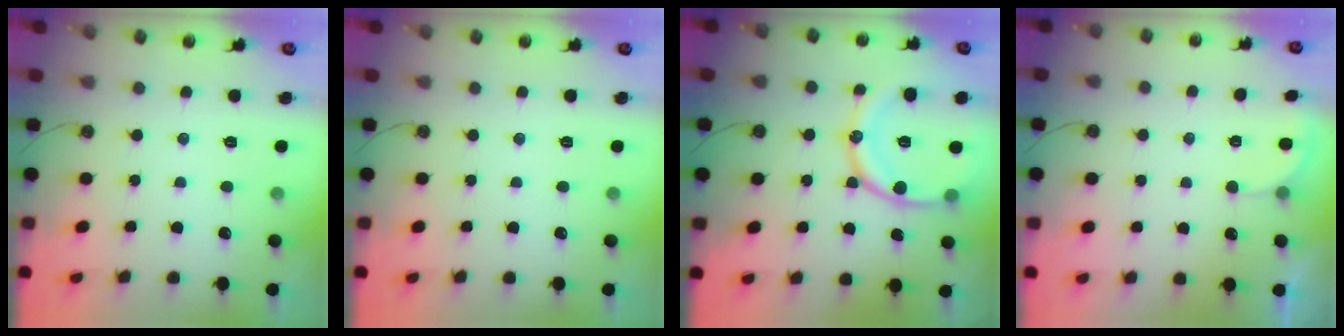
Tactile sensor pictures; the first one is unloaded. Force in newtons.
{"total": 0.0}
{"total": 16.8, "press": 16.8, "slide": 1.1}
{"total": 2.1, "press": 2.1, "slide": 0.6}